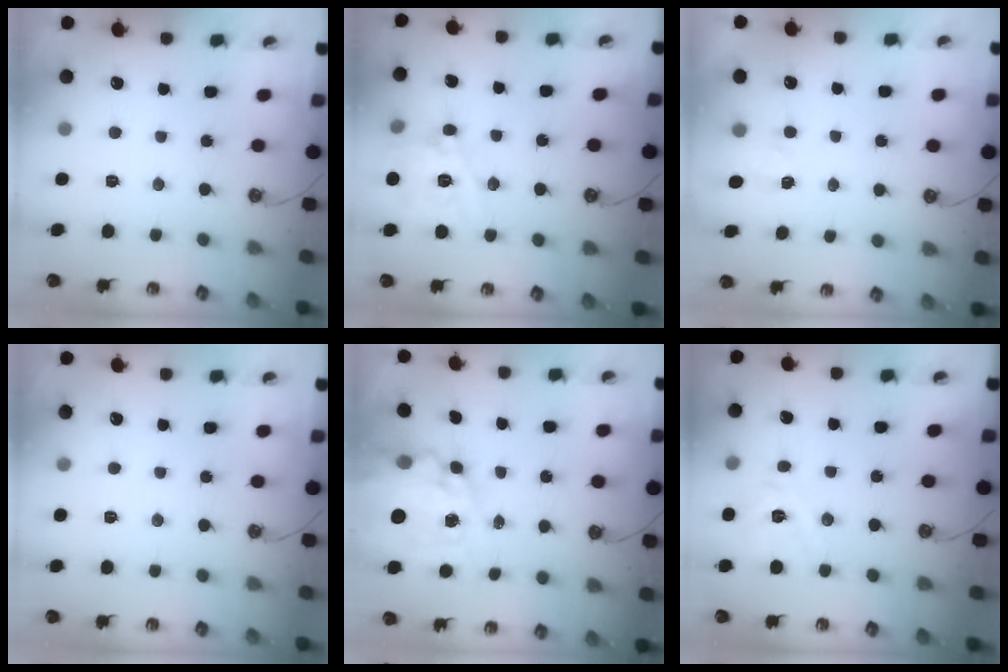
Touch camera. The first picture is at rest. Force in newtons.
{"total": 14.4, "press": 14.3, "slide": 1.9}
{"total": 2.6, "press": 2.5, "slide": 0.4}
{"total": 2.5, "press": 2.5, "slide": 0.4}
{"total": 15.1, "press": 15.0, "slide": 1.4}
{"total": 12.3, "press": 12.1, "slide": 1.8}